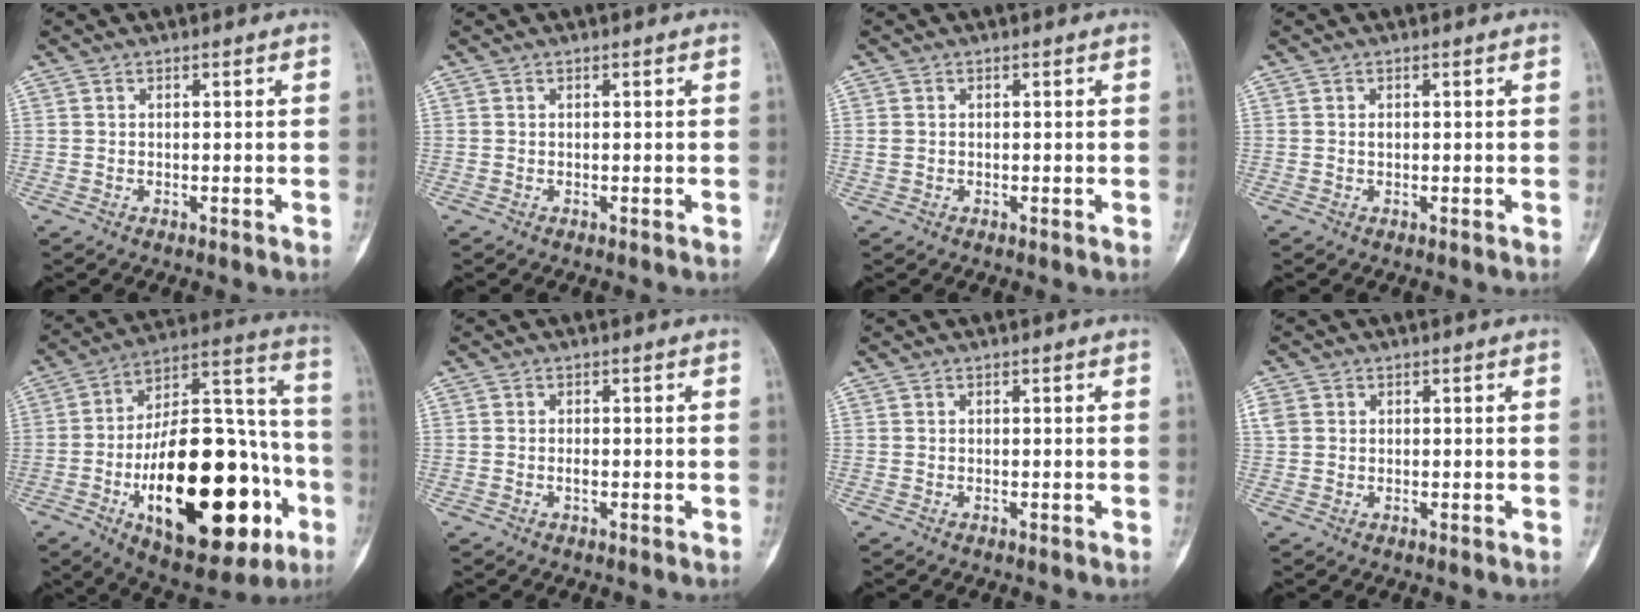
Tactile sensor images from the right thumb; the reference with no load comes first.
{"total": 0.0}
{"total": 1.2, "force": [0.0, 1.0, 0.7], "torque": [-0.017, -0.001, 0.000]}
{"total": 0.7, "force": [0.1, 0.5, 0.5], "torque": [-0.009, 0.001, 0.001]}
{"total": 33.9, "force": [-10.7, 15.3, 28.3], "torque": [-0.424, 0.046, -0.151]}
{"total": 0.9, "force": [-0.2, 0.5, 0.7], "torque": [-0.013, 0.001, -0.005]}
{"total": 0.0}
{"total": 3.1, "force": [0.9, 2.7, 1.4], "torque": [-0.032, 0.010, 0.023]}